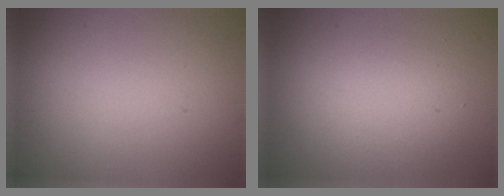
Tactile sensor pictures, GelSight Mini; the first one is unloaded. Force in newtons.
{"total": 3.7, "press": 3.7, "slide": 0.0}